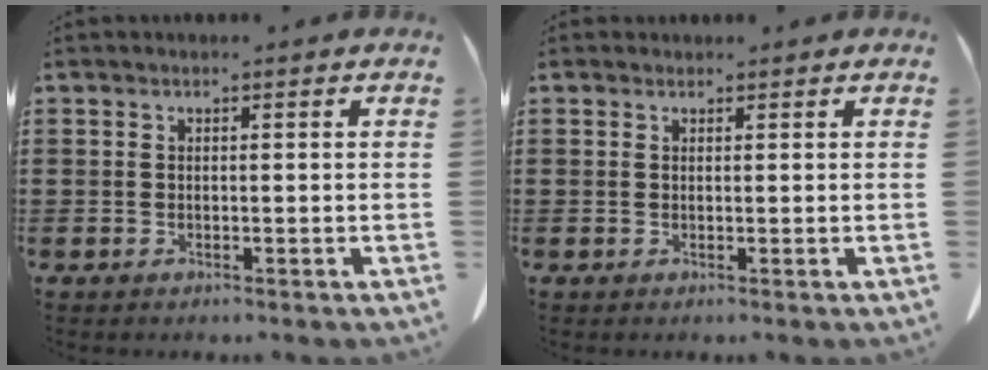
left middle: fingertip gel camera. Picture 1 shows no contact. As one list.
[{"total": 0.6, "force": [0.5, 0.3, 0.0], "torque": [0.006, -0.002, 0.009]}]